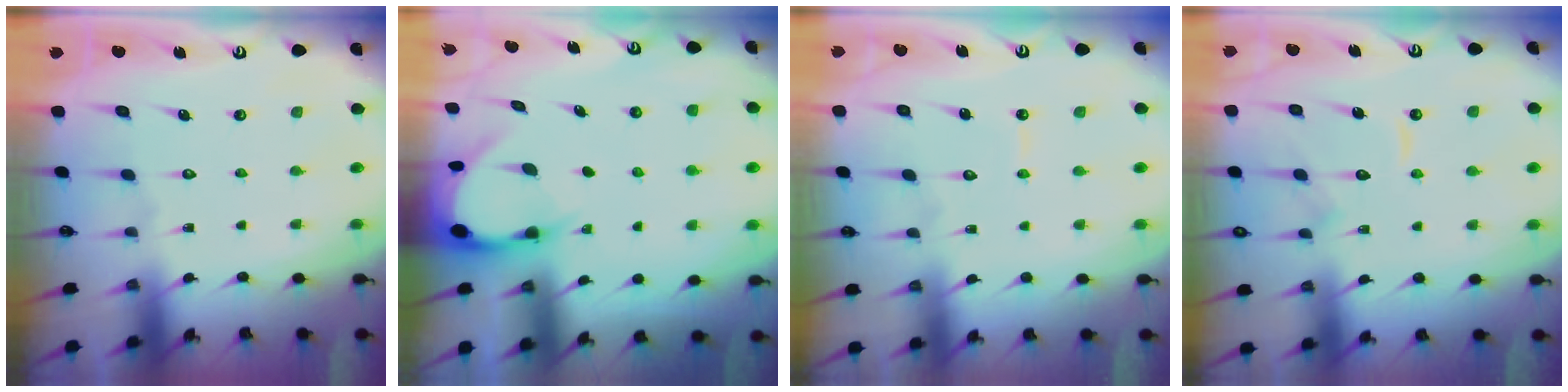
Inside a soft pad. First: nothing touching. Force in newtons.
{"total": 3.3, "press": 3.3, "slide": 0.2}
{"total": 3.8, "press": 3.8, "slide": 0.3}
{"total": 9.3, "press": 9.3, "slide": 0.9}